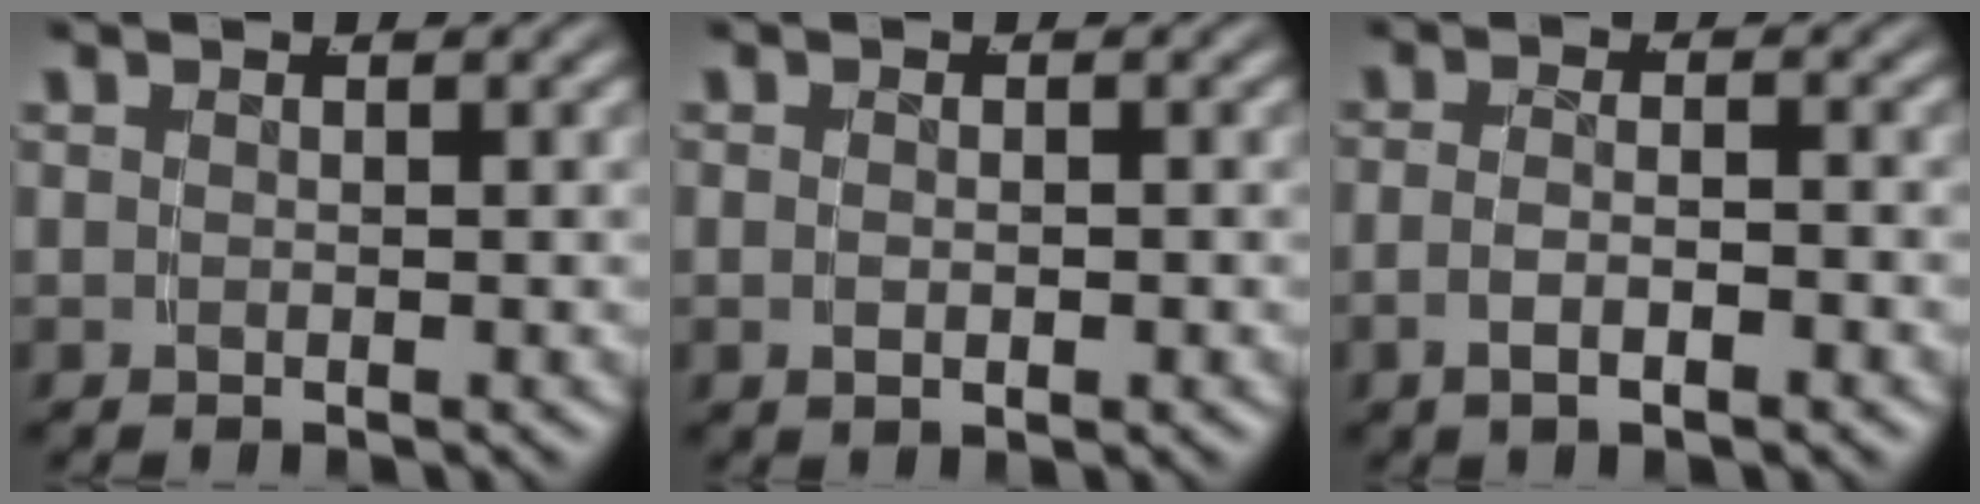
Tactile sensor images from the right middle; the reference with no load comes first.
{"total": 0.9, "force": [-0.3, 0.1, 0.9], "torque": [-0.018, -0.007, 0.001]}
{"total": 2.5, "force": [-1.6, 0.4, 1.8], "torque": [-0.039, -0.007, -0.024]}